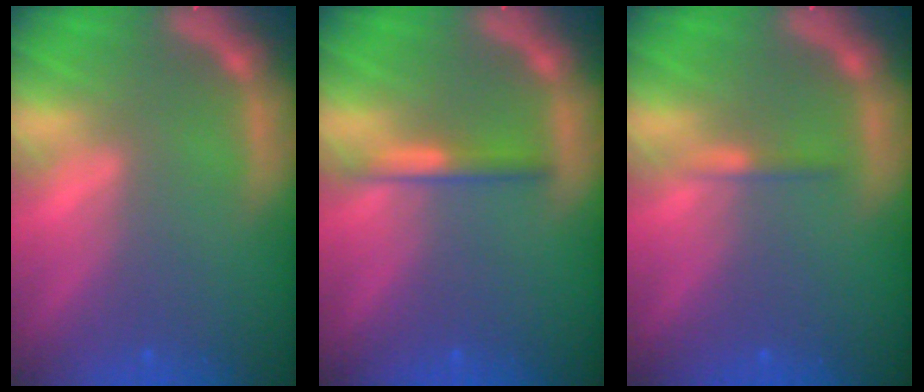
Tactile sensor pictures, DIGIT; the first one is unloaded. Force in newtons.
{"total": 1.9}
{"total": 0.9}